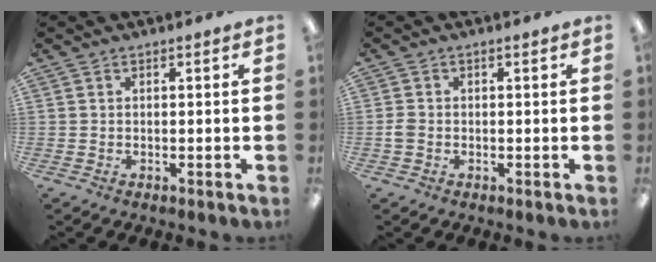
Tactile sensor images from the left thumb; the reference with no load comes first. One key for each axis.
{"total": 1.7, "fx": -0.6, "fy": 1.3, "fz": 1.0, "tx": -0.017, "ty": 0.002, "tz": -0.009}